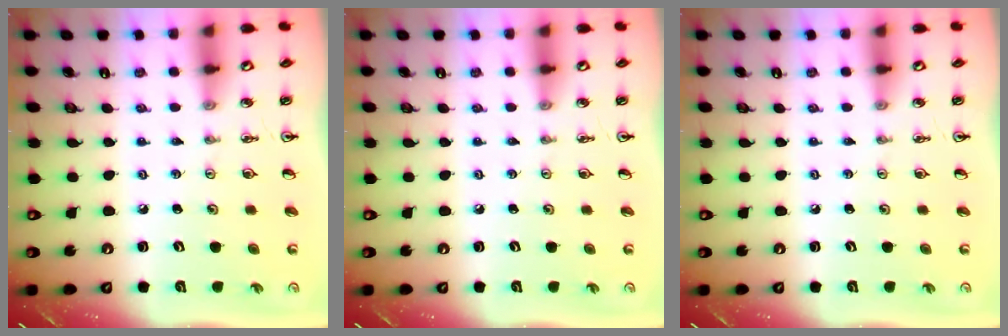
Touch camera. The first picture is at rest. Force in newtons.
{"total": 0.0}
{"total": 0.0}